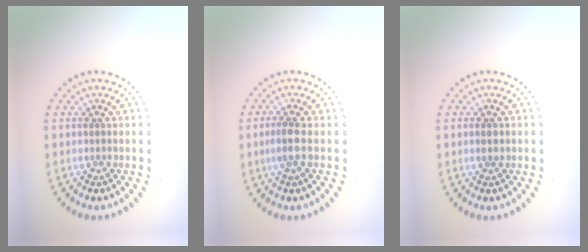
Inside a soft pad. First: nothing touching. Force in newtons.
{"total": 1.8, "press": 1.6, "slide": 0.8}
{"total": 1.2, "press": 1.2, "slide": 0.2}